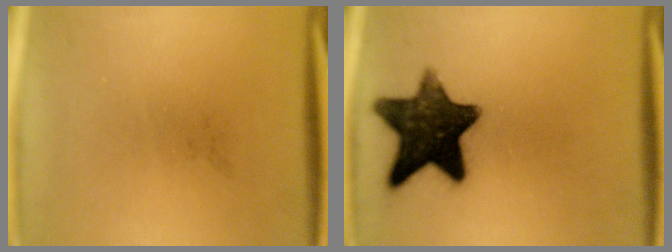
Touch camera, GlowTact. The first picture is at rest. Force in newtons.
{"total": 14.1}